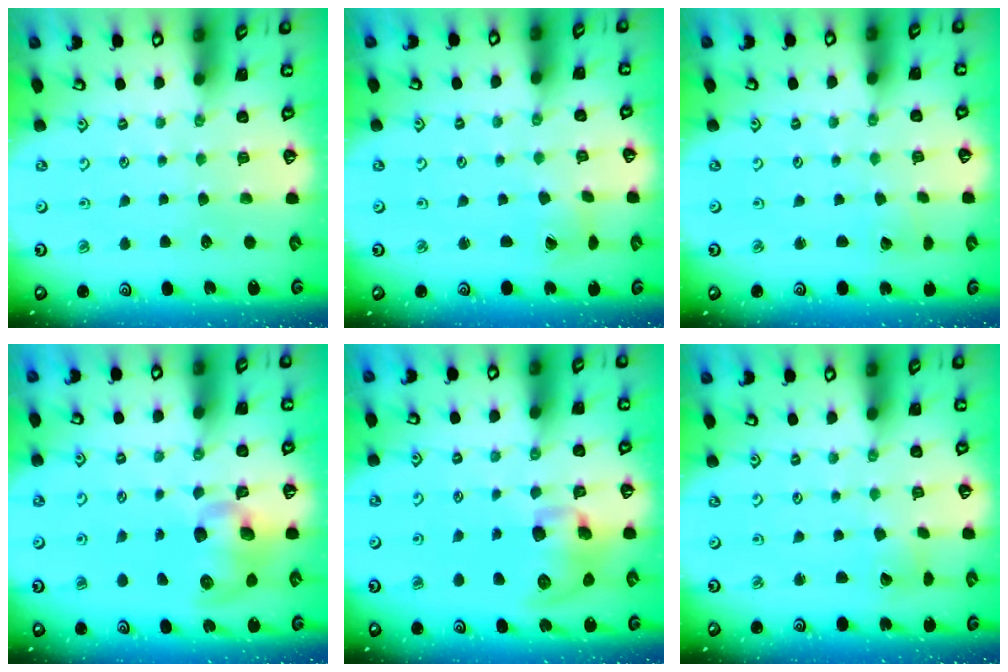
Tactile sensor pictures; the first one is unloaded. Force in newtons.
{"total": 1.2, "press": 1.1, "slide": 0.2}
{"total": 1.3, "press": 1.3, "slide": 0.0}
{"total": 10.3, "press": 10.2, "slide": 1.5}
{"total": 12.1, "press": 11.9, "slide": 1.9}
{"total": 2.6, "press": 2.6, "slide": 0.3}